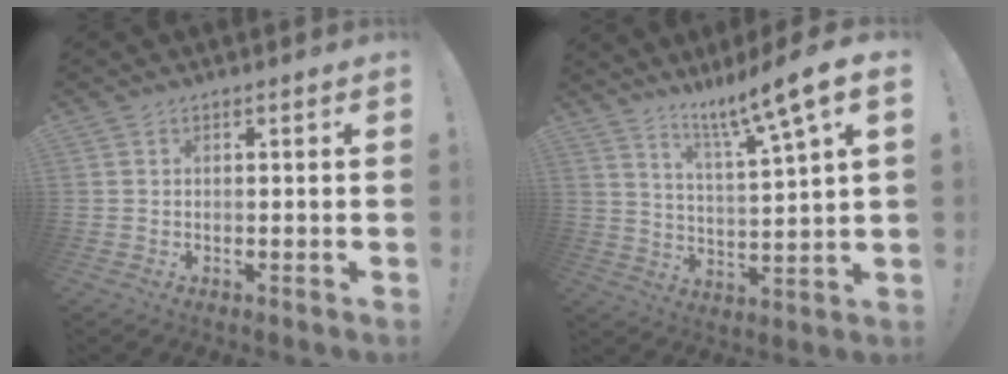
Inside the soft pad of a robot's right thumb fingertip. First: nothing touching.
{"total": 11.8, "force": [8.3, 0.0, 8.3], "torque": [-0.147, -0.059, 0.126]}